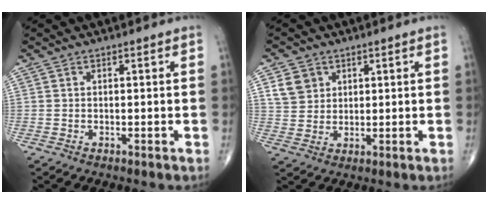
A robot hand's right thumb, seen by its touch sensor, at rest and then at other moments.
{"total": 5.2, "force": [2.4, 4.1, 2.0], "torque": [-0.023, -0.010, 0.050]}